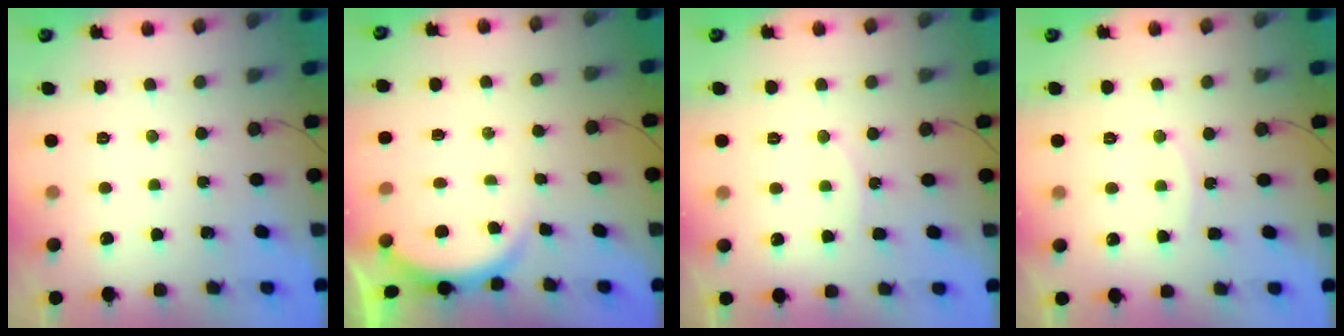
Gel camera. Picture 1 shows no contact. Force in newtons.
{"total": 3.2, "press": 3.2, "slide": 0.4}
{"total": 6.0, "press": 6.0, "slide": 0.4}
{"total": 7.7, "press": 7.7, "slide": 0.7}